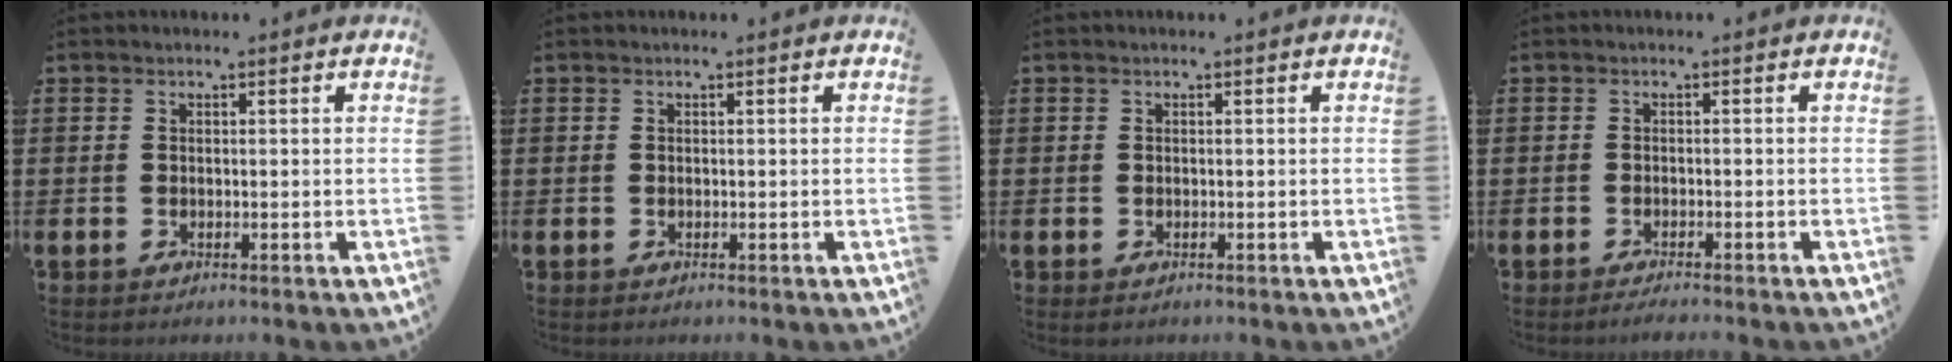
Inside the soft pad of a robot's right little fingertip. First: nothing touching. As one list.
[{"total": 0.0}, {"total": 0.0}, {"total": 1.0, "force": [-0.9, -0.1, 0.5], "torque": [-0.007, -0.003, -0.017]}]